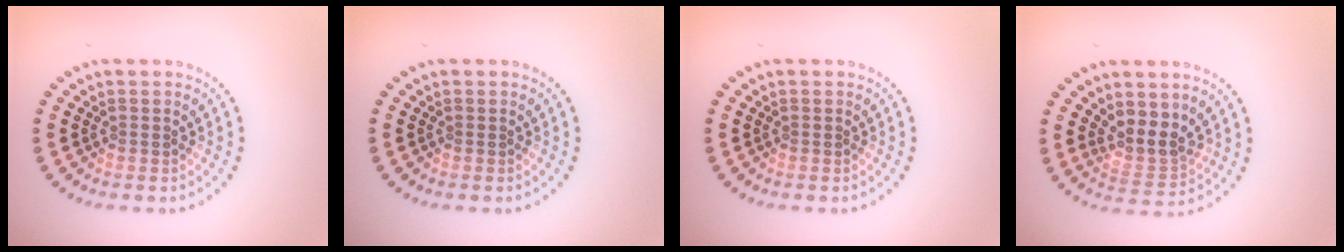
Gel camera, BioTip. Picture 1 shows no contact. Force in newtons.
{"total": 0.0}
{"total": 0.0}
{"total": 3.4, "press": 2.8, "slide": 1.9}